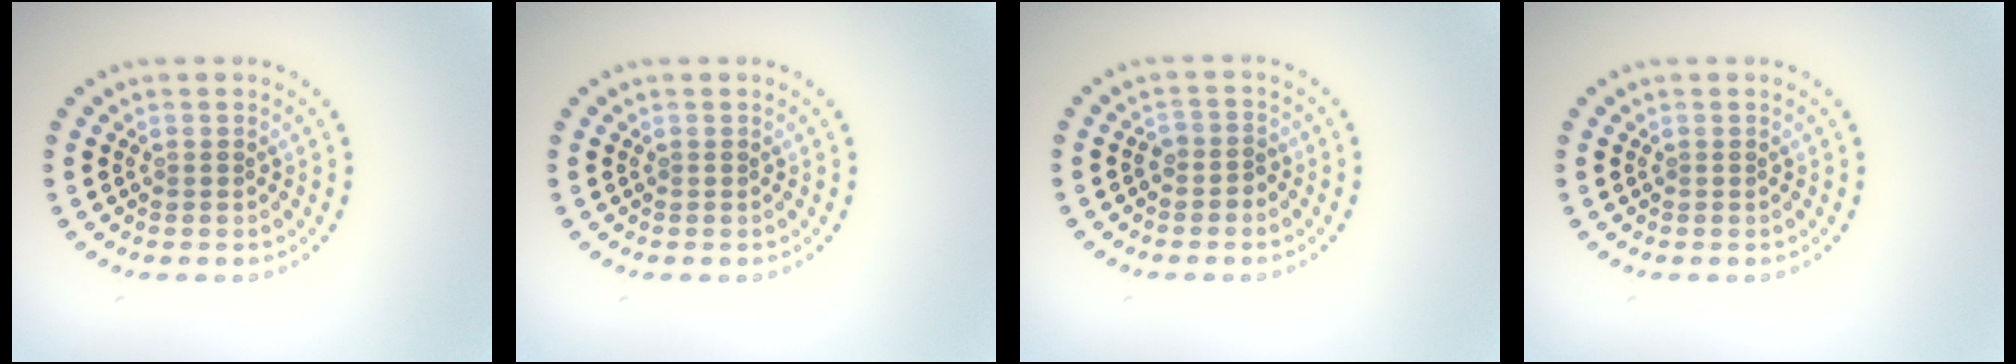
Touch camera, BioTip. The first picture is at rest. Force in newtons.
{"total": 0.0}
{"total": 1.4, "press": 1.2, "slide": 0.8}
{"total": 0.0}